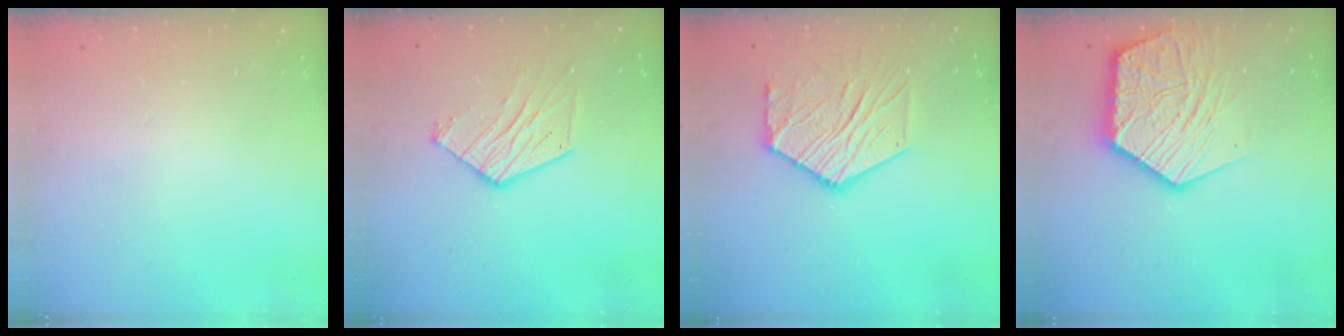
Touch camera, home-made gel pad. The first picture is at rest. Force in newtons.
{"total": 11.2, "press": 11.2, "slide": 0.6}
{"total": 14.8, "press": 14.7, "slide": 1.4}
{"total": 16.6, "press": 16.6, "slide": 1.3}